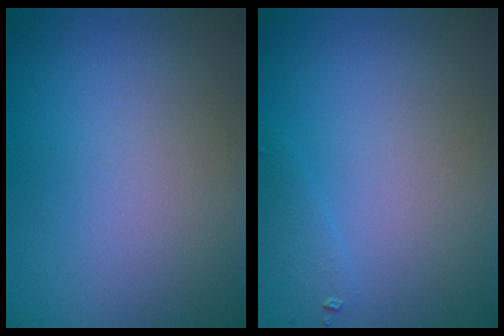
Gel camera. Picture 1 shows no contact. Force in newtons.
{"total": 1.1, "press": 1.1, "slide": 0.1}